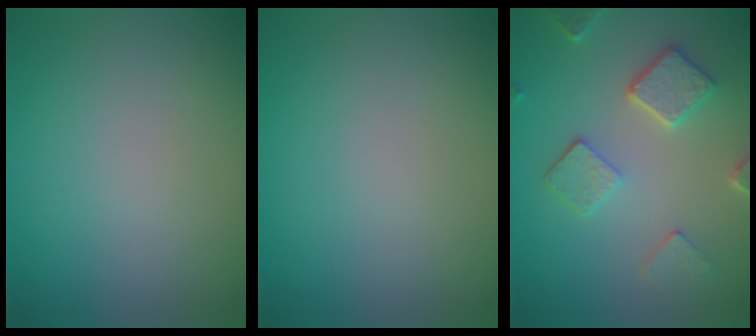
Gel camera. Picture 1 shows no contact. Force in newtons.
{"total": 0.0}
{"total": 4.4, "press": 3.7, "slide": 2.4}